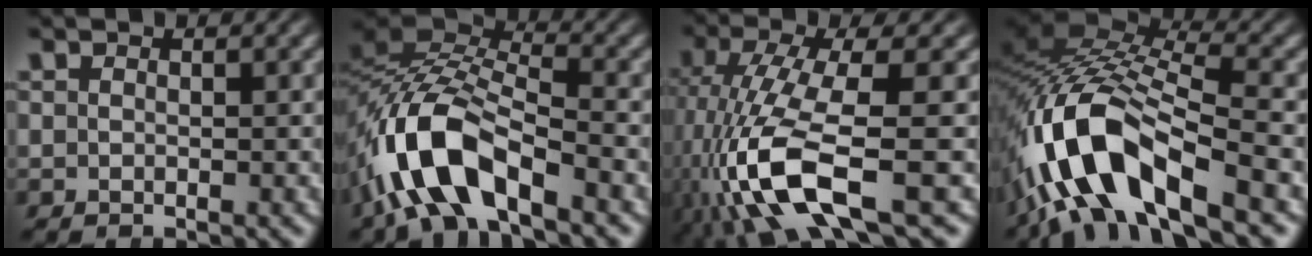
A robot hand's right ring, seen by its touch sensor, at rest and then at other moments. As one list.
[{"total": 9.7, "force": [-1.8, 5.8, 7.6], "torque": [-0.161, -0.022, -0.027]}, {"total": 9.8, "force": [-2.0, 4.1, 8.7], "torque": [-0.199, -0.038, -0.004]}, {"total": 12.0, "force": [-2.3, 6.6, 9.7], "torque": [-0.200, -0.019, -0.032]}]